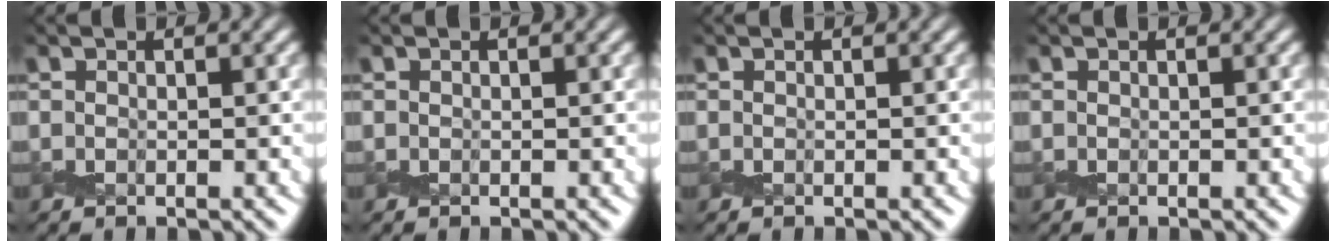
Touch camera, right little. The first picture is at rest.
{"total": 0.0}
{"total": 0.0}
{"total": 0.0}